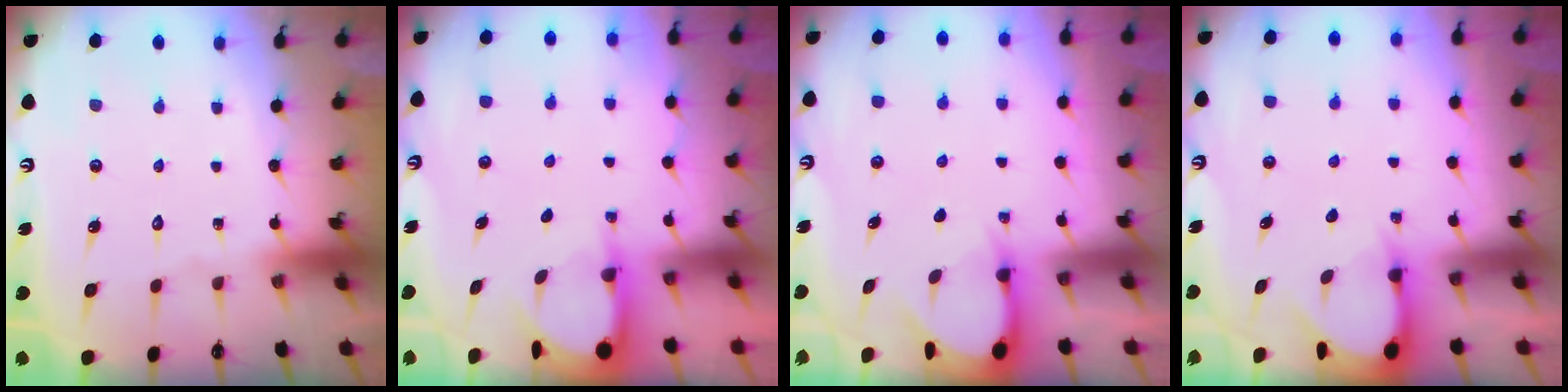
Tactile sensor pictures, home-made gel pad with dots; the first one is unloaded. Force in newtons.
{"total": 3.9, "press": 3.9, "slide": 0.3}
{"total": 3.3, "press": 3.3, "slide": 0.4}
{"total": 3.5, "press": 3.5, "slide": 0.3}